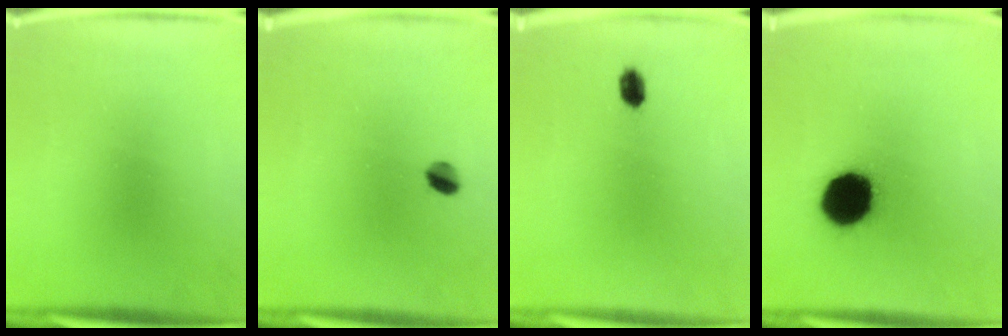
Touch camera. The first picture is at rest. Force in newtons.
{"total": 3.0}
{"total": 2.4}
{"total": 17.0}